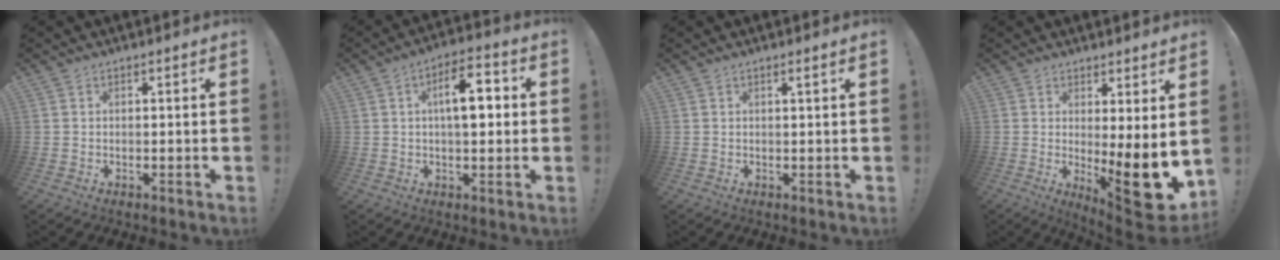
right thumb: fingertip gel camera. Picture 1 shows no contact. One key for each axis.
{"total": 10.5, "fx": 1.3, "fy": 4.7, "fz": 9.3, "tx": -0.149, "ty": 0.012, "tz": 0.018}
{"total": 1.3, "fx": 0.5, "fy": -0.3, "fz": 1.2, "tx": -0.023, "ty": 0.001, "tz": 0.006}
{"total": 13.8, "fx": -2.2, "fy": 2.3, "fz": 13.5, "tx": -0.156, "ty": -0.024, "tz": -0.029}